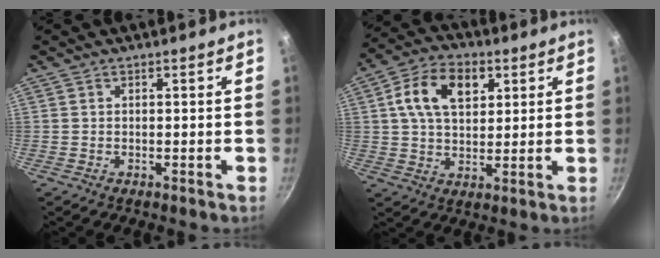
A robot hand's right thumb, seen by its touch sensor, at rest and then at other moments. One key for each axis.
{"total": 12.3, "fx": 4.0, "fy": 7.9, "fz": 8.6, "tx": -0.132, "ty": 0.006, "tz": 0.059}